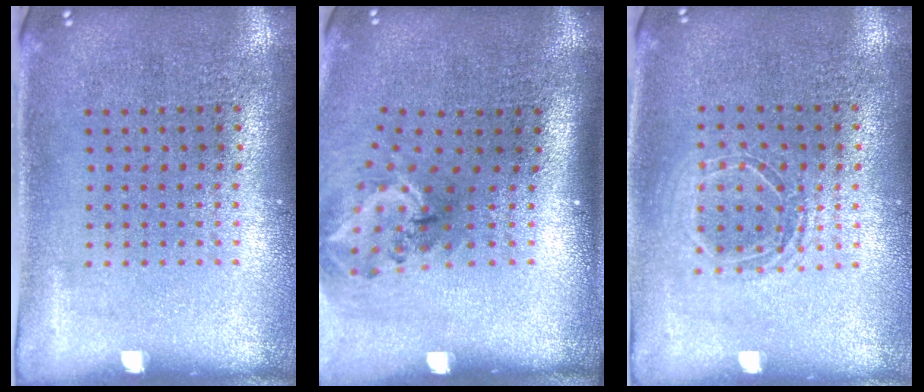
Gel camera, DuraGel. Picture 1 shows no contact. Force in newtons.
{"total": 1.9, "press": 1.3, "slide": 1.5}
{"total": 1.4, "press": 1.2, "slide": 0.7}